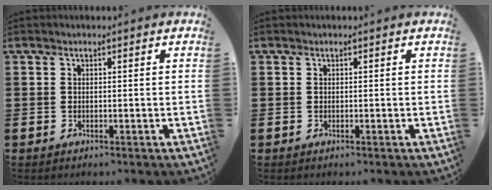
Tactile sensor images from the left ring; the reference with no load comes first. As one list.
[{"total": 0.0}]